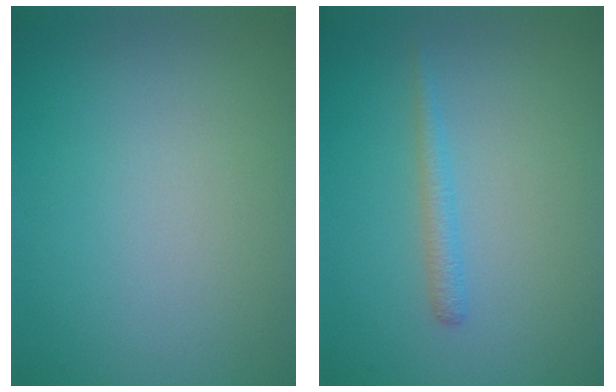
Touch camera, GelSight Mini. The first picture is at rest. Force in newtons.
{"total": 1.3, "press": 1.3, "slide": 0.1}